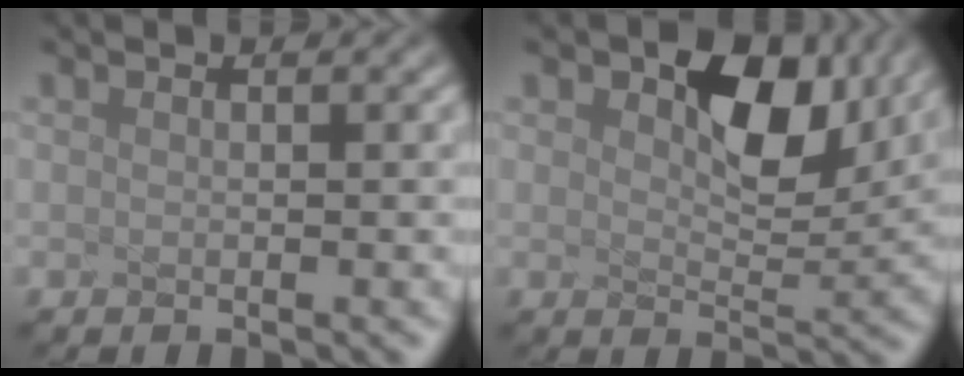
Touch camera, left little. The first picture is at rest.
{"total": 4.9, "force": [1.9, 2.5, 3.8], "torque": [-0.079, -0.006, 0.052]}